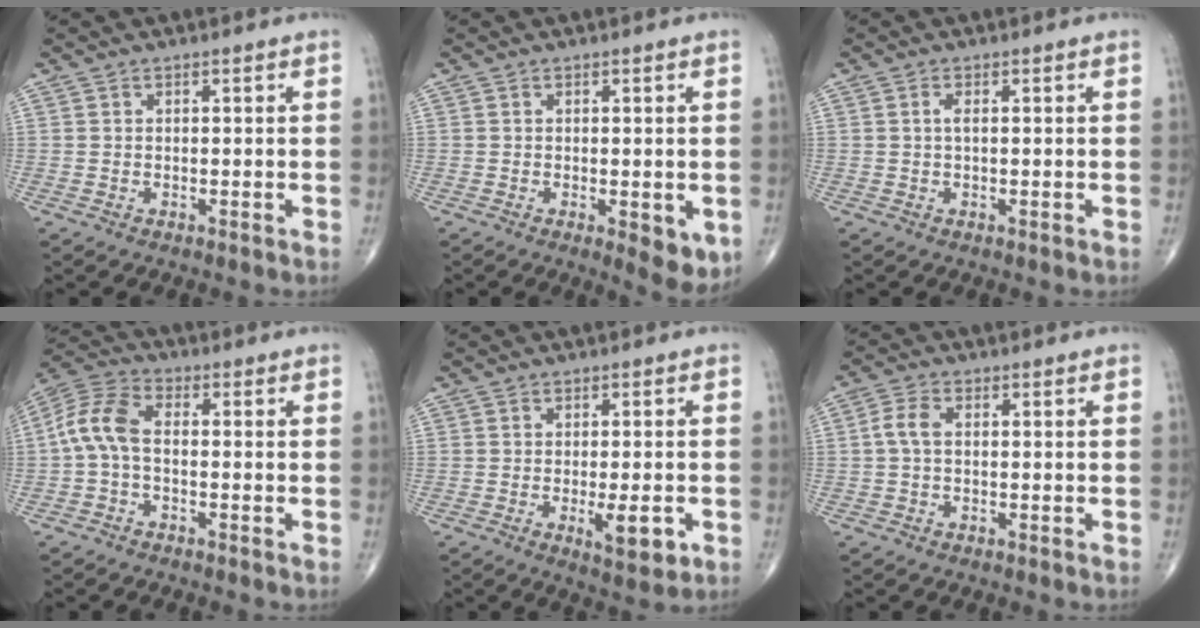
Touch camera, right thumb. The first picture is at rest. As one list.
[{"total": 6.1, "force": [-1.5, 2.3, 5.4], "torque": [-0.060, -0.016, -0.016]}, {"total": 2.2, "force": [0.2, 0.7, 2.1], "torque": [-0.046, 0.002, 0.002]}, {"total": 8.1, "force": [-0.9, 4.5, 6.6], "torque": [-0.141, 0.026, -0.030]}, {"total": 6.4, "force": [-1.9, 2.1, 5.7], "torque": [-0.075, -0.010, -0.023]}, {"total": 3.5, "force": [0.1, 1.9, 2.9], "torque": [-0.066, 0.008, -0.004]}]